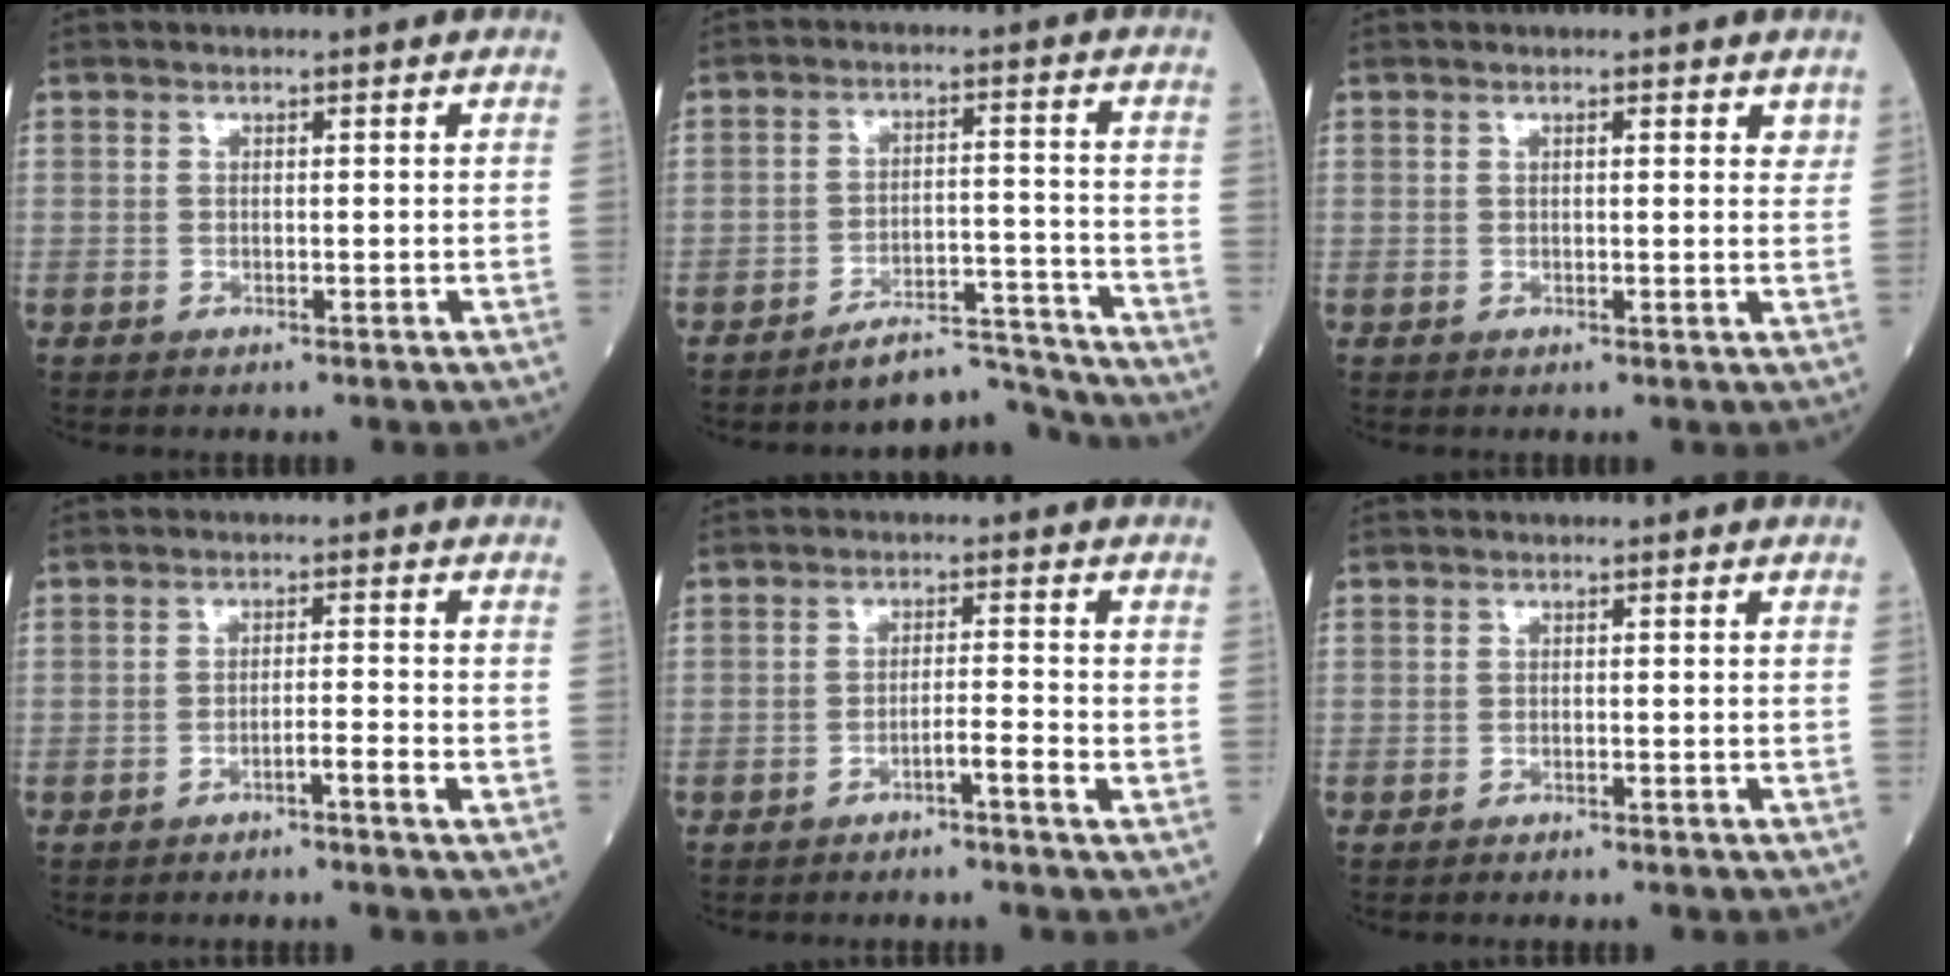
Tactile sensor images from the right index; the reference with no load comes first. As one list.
[{"total": 6.0, "force": [-6.0, 0.0, -0.7], "torque": [0.022, 0.030, -0.092]}, {"total": 2.3, "force": [1.7, 0.7, 1.4], "torque": [-0.013, 0.006, 0.021]}, {"total": 2.5, "force": [-1.5, -0.4, 1.9], "torque": [-0.029, 0.002, -0.026]}, {"total": 2.6, "force": [-1.6, -0.5, 2.0], "torque": [-0.030, 0.002, -0.029]}, {"total": 1.2, "force": [-1.1, 0.0, 0.5], "torque": [-0.010, 0.000, -0.011]}]